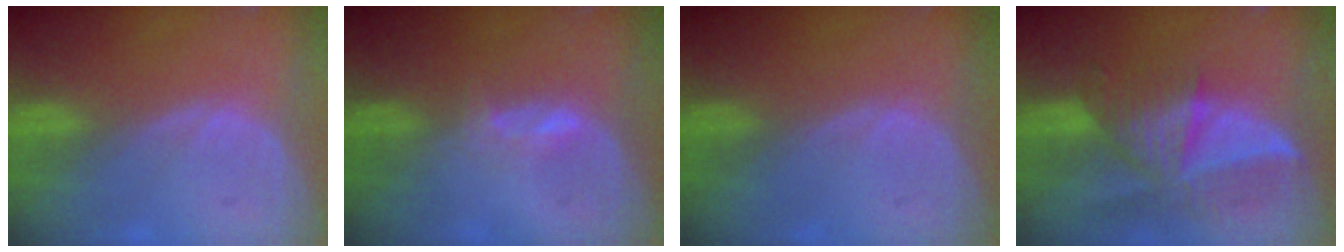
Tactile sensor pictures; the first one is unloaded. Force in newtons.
{"total": 1.7, "press": 1.7, "slide": 0.6}
{"total": 0.0}
{"total": 9.7, "press": 8.6, "slide": 4.4}